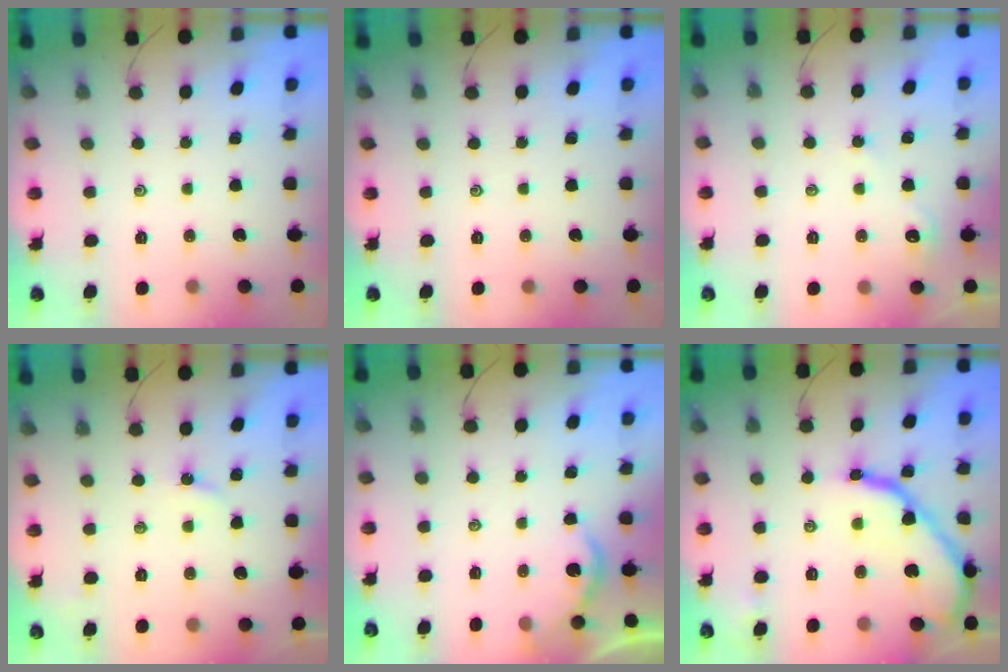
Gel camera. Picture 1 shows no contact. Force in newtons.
{"total": 0.0}
{"total": 1.9, "press": 1.8, "slide": 0.3}
{"total": 2.0, "press": 2.0, "slide": 0.3}
{"total": 2.3, "press": 2.3, "slide": 0.3}
{"total": 15.6, "press": 15.5, "slide": 1.3}